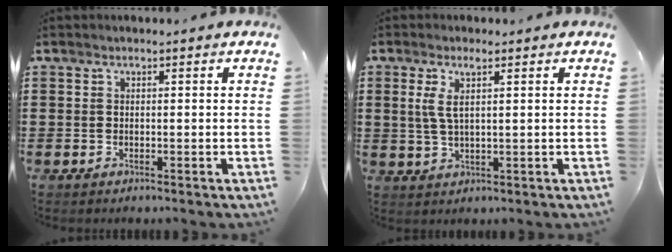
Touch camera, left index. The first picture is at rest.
{"total": 3.5, "force": [1.3, 0.7, 3.1], "torque": [-0.073, -0.002, 0.019]}